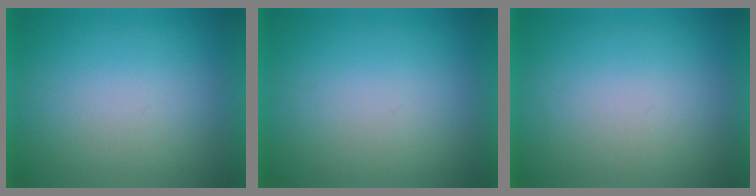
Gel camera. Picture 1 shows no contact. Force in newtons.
{"total": 1.9}
{"total": 1.1}